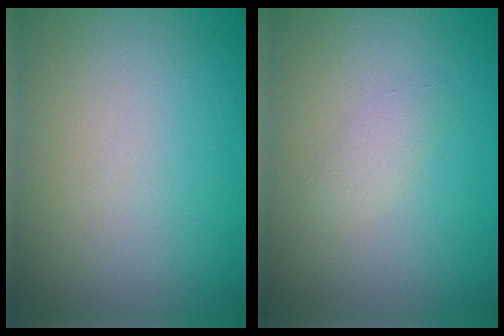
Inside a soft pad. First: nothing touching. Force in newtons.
{"total": 1.1, "press": 1.1, "slide": 0.1}